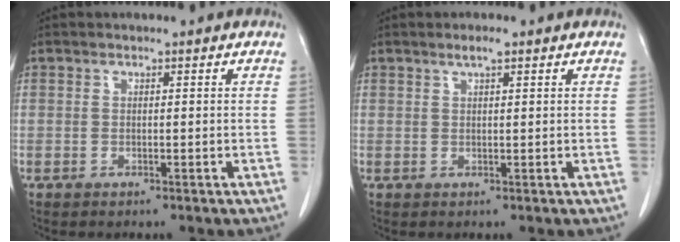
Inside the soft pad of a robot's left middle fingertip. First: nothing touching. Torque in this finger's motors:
{"motor_torque": [0.38, -0.22, -0.01, 0.00]}